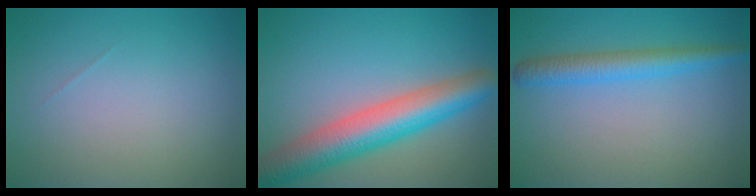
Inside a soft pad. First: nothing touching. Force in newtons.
{"total": 7.8, "press": 7.8, "slide": 0.3}
{"total": 3.2, "press": 3.2, "slide": 0.1}